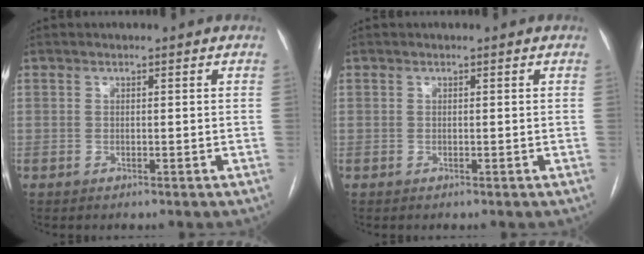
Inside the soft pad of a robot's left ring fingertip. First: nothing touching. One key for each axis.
{"total": 0.0}